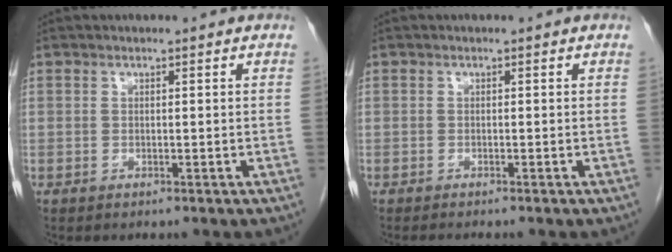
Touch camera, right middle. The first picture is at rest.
{"total": 1.6, "force": [-1.4, -0.2, 0.8], "torque": [-0.015, -0.004, -0.021]}